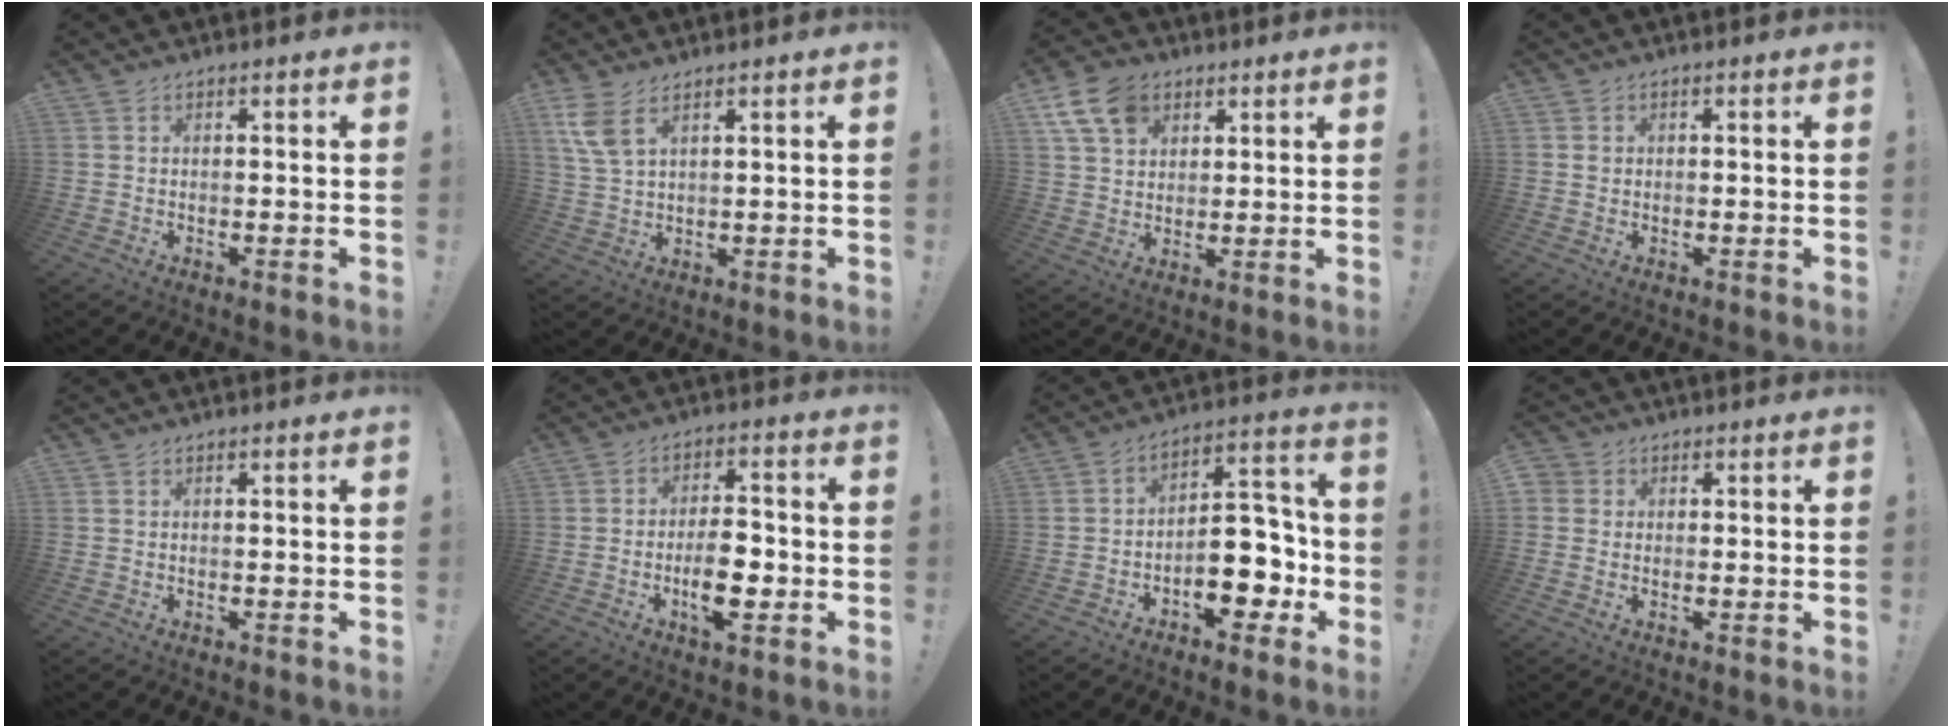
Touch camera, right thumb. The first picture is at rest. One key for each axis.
{"total": 6.5, "fx": 3.7, "fy": 2.6, "fz": 4.6, "tx": -0.101, "ty": -0.013, "tz": 0.071}
{"total": 11.6, "fx": 5.7, "fy": 8.2, "fz": 5.9, "tx": -0.110, "ty": -0.014, "tz": 0.113}
{"total": 0.9, "fx": 0.5, "fy": 0.8, "fz": -0.1, "tx": 0.007, "ty": 0.001, "tz": 0.006}
{"total": 0.0}
{"total": 10.2, "fx": -2.8, "fy": 4.6, "fz": 8.7, "tx": -0.147, "ty": 0.008, "tz": -0.052}
{"total": 15.6, "fx": -5.7, "fy": 8.7, "fz": 11.7, "tx": -0.135, "ty": 0.039, "tz": -0.081}
{"total": 2.3, "fx": 0.3, "fy": 2.2, "fz": 0.7, "tx": -0.007, "ty": 0.002, "tz": 0.006}